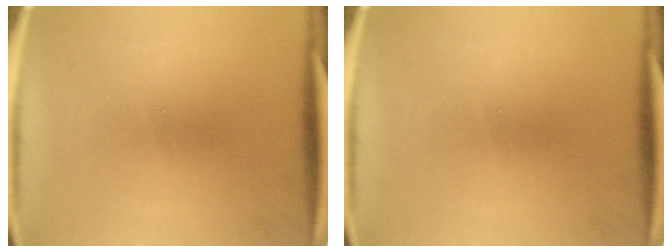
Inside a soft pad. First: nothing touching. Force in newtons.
{"total": 0.0}